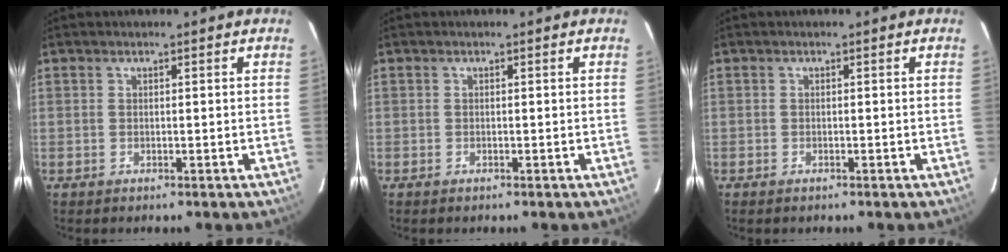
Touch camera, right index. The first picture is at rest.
{"total": 0.0}
{"total": 0.7, "force": [-0.6, 0.2, 0.3], "torque": [-0.008, -0.003, -0.012]}